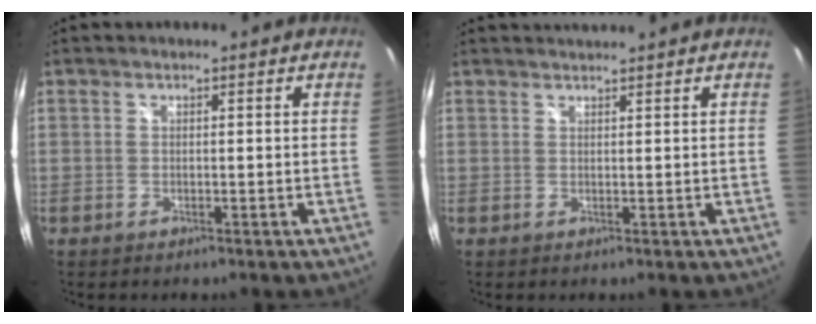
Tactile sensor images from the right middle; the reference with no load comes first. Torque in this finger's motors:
{"motor_torque": [-0.26, -0.35, -0.04, -0.01]}